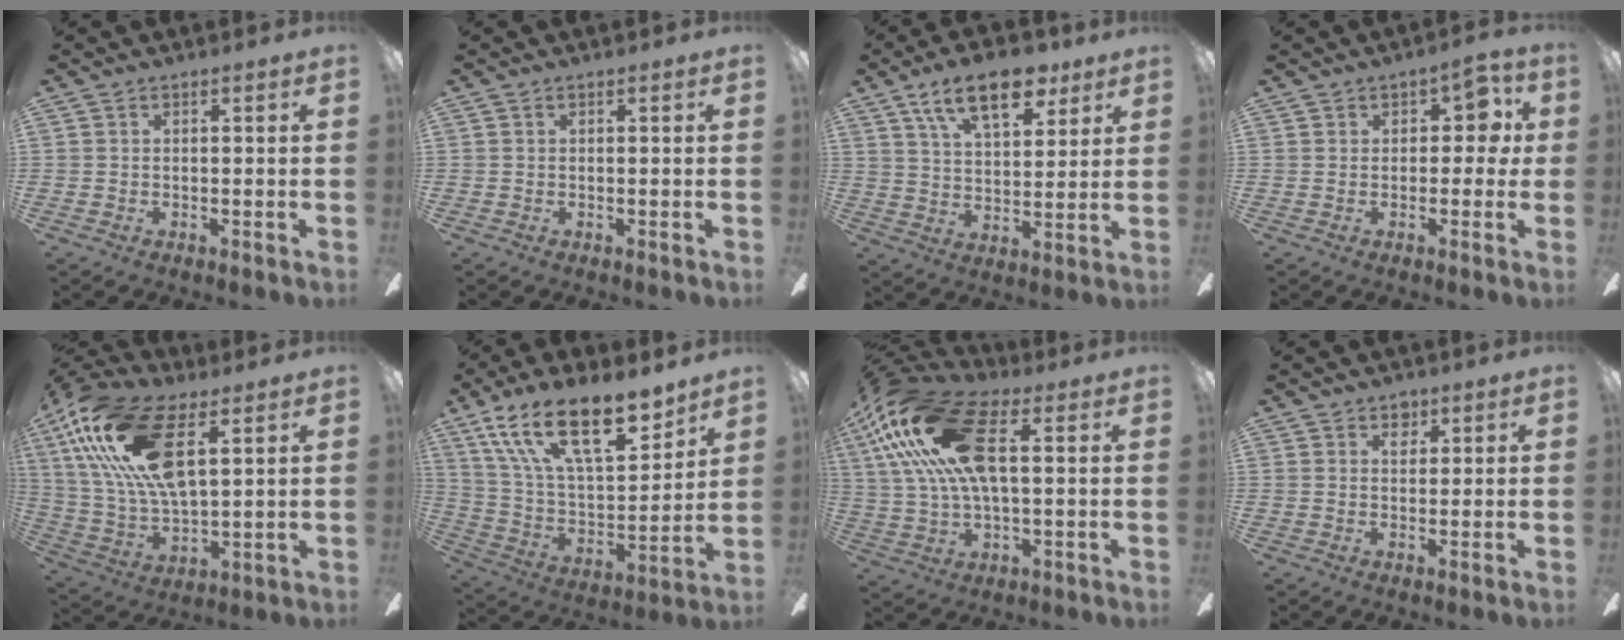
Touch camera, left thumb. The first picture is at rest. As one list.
[{"total": 0.0}, {"total": 15.2, "force": [9.3, 7.1, 9.7], "torque": [-0.147, -0.033, 0.160]}, {"total": 5.6, "force": [2.0, 3.9, 3.5], "torque": [-0.042, 0.001, 0.031]}, {"total": 23.7, "force": [10.1, 11.0, 18.4], "torque": [-0.389, -0.018, 0.173]}, {"total": 22.2, "force": [14.8, 8.9, 14.0], "torque": [-0.262, -0.083, 0.256]}, {"total": 24.7, "force": [7.7, 11.9, 20.2], "torque": [-0.412, -0.001, 0.128]}, {"total": 3.7, "force": [2.5, 1.9, 1.9], "torque": [-0.019, -0.008, 0.040]}]